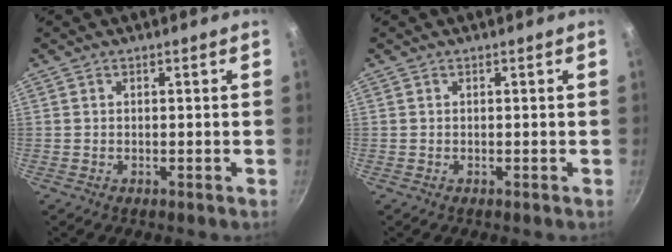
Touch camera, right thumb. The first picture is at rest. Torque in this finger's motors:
{"motor_torque": [0.00, 0.00, 0.00, 0.00, 0.00]}